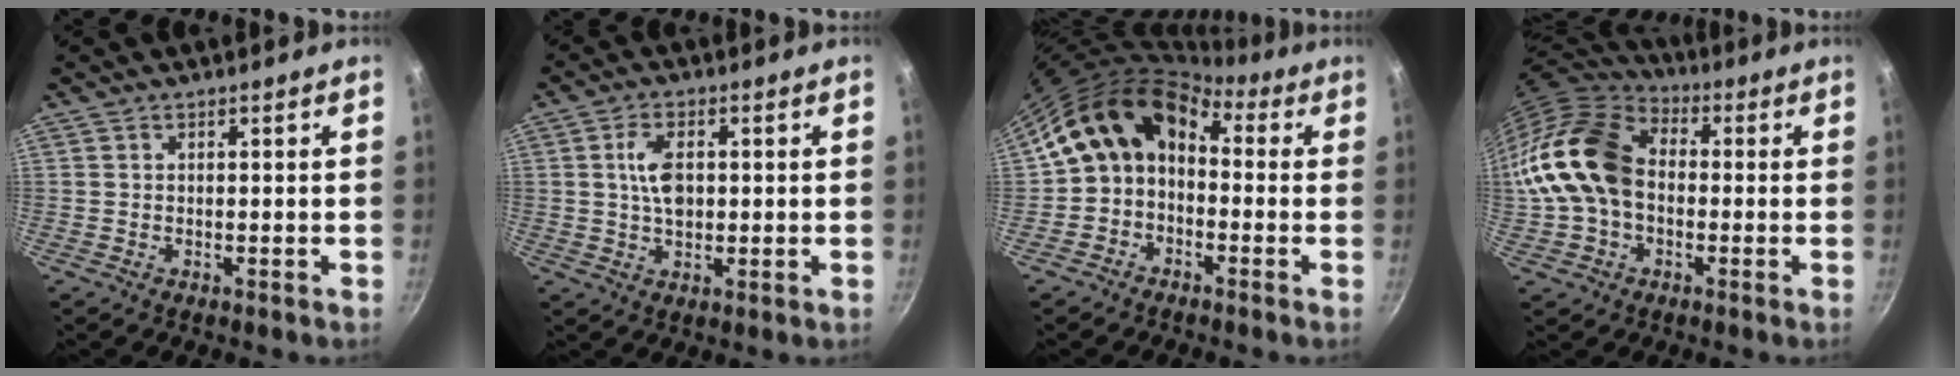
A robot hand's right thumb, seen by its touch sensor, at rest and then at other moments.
{"total": 6.3, "force": [0.9, 3.6, 5.0], "torque": [-0.083, 0.002, 0.013]}
{"total": 12.1, "force": [0.2, 9.1, 8.0], "torque": [-0.114, 0.045, -0.019]}
{"total": 17.5, "force": [-0.6, 12.8, 12.0], "torque": [-0.212, 0.040, -0.024]}